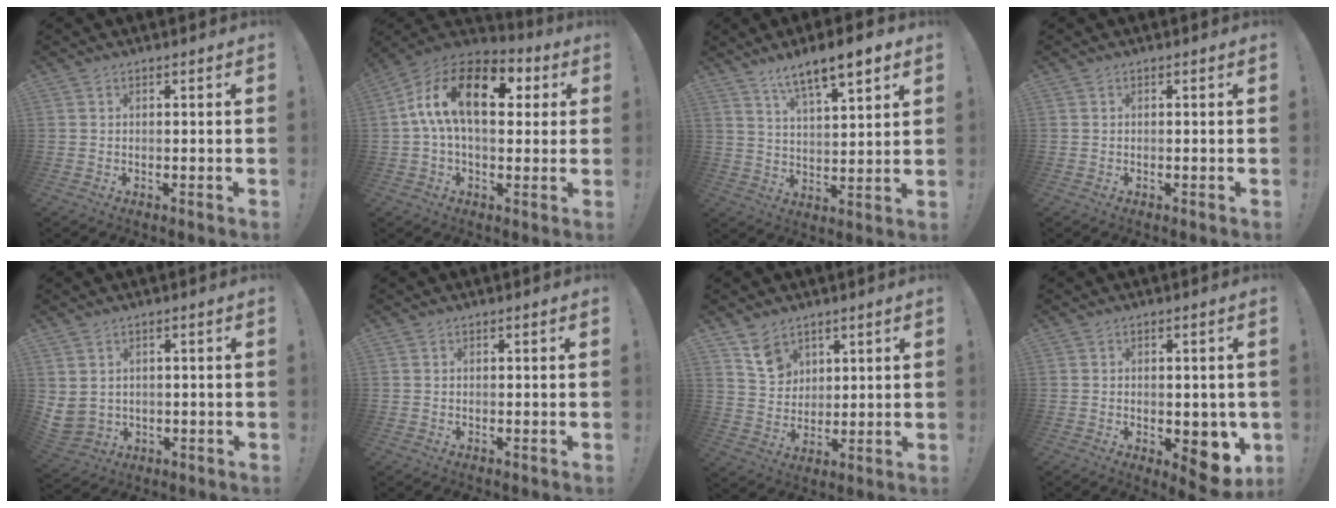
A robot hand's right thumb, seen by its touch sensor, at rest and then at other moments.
{"total": 18.1, "force": [4.1, 9.7, 14.7], "torque": [-0.256, 0.008, 0.064]}
{"total": 10.4, "force": [7.8, 2.3, 6.6], "torque": [-0.114, -0.041, 0.133]}
{"total": 0.0}
{"total": 4.6, "force": [2.4, 3.6, 1.5], "torque": [-0.028, -0.012, 0.048]}
{"total": 0.0}
{"total": 8.8, "force": [5.7, 6.2, 2.4], "torque": [-0.032, -0.037, 0.113]}
{"total": 8.1, "force": [-2.2, 5.0, 5.9], "torque": [-0.043, 0.007, -0.027]}